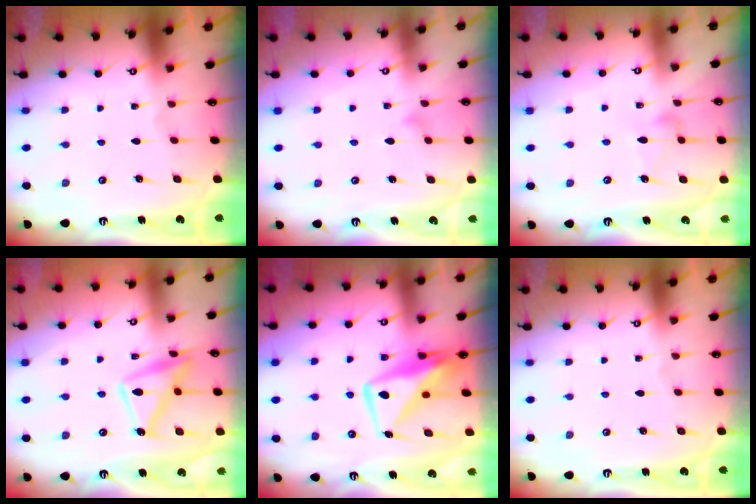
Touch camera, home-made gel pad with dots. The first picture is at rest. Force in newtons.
{"total": 7.5, "press": 7.5, "slide": 0.4}
{"total": 6.7, "press": 6.7, "slide": 0.4}
{"total": 13.9, "press": 13.9, "slide": 1.1}
{"total": 11.3, "press": 11.2, "slide": 1.3}
{"total": 0.0}